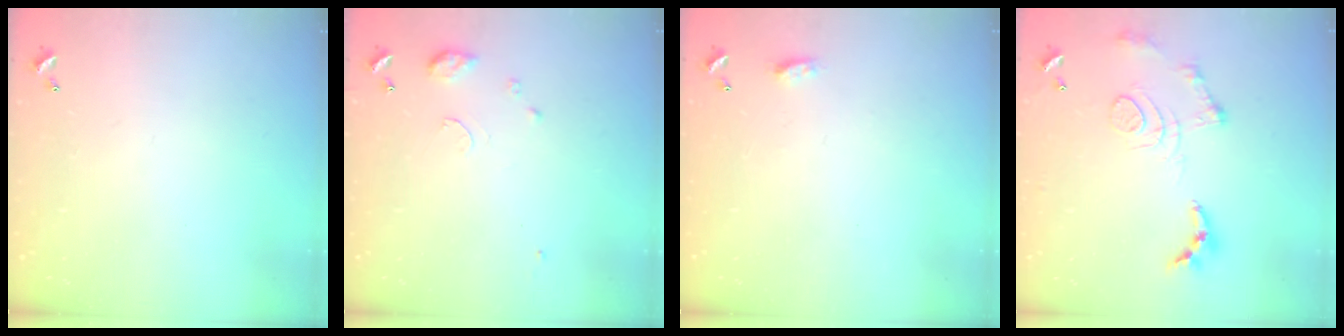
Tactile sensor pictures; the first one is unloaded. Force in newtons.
{"total": 7.9, "press": 7.8, "slide": 0.8}
{"total": 3.1, "press": 3.0, "slide": 0.4}
{"total": 12.5, "press": 12.5, "slide": 1.1}